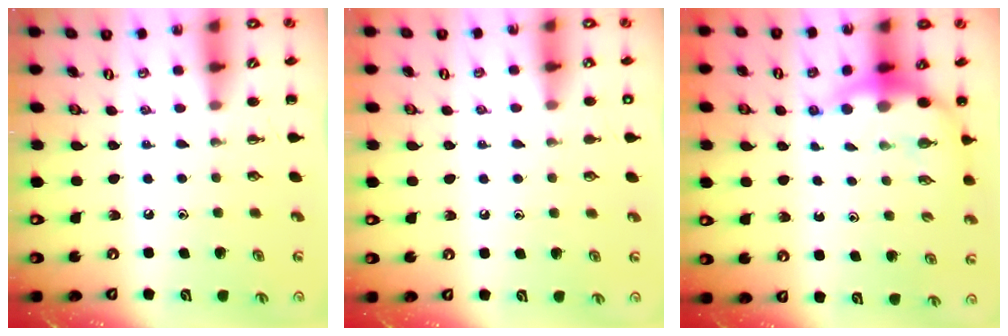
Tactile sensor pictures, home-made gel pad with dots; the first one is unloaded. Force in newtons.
{"total": 1.1, "press": 1.1, "slide": 0.2}
{"total": 7.3, "press": 7.1, "slide": 1.7}